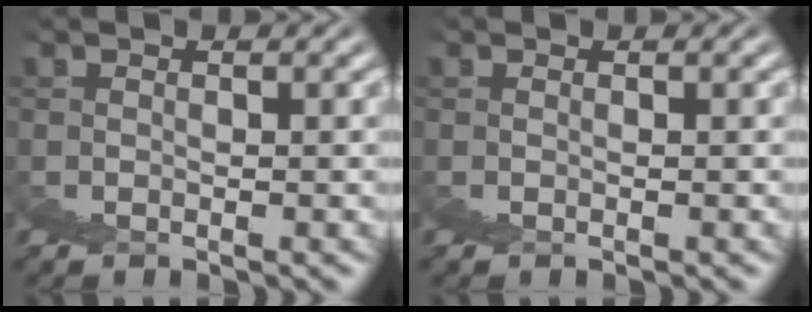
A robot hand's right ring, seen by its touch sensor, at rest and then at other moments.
{"total": 0.0}